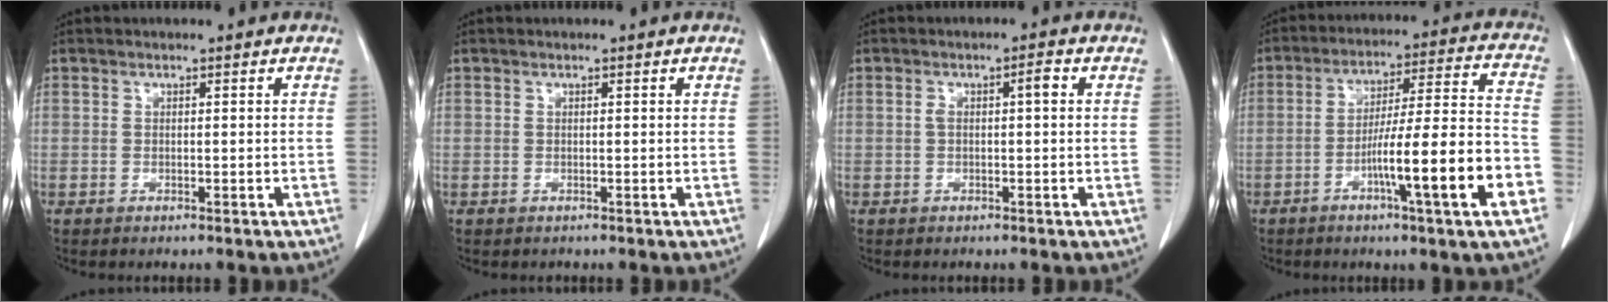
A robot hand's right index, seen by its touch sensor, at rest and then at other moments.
{"total": 0.0}
{"total": 2.6, "force": [0.4, 0.6, 2.5], "torque": [-0.046, 0.013, 0.008]}
{"total": 15.8, "force": [-5.9, 0.1, 14.7], "torque": [-0.234, 0.005, -0.092]}